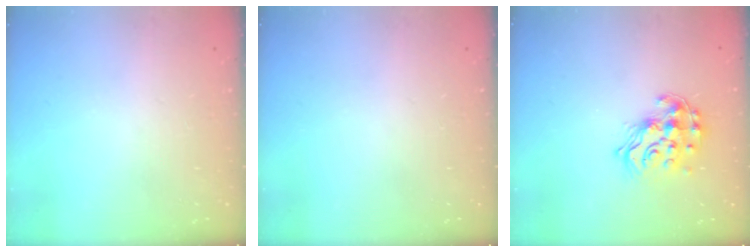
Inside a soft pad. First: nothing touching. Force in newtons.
{"total": 0.0}
{"total": 14.6, "press": 14.5, "slide": 1.1}